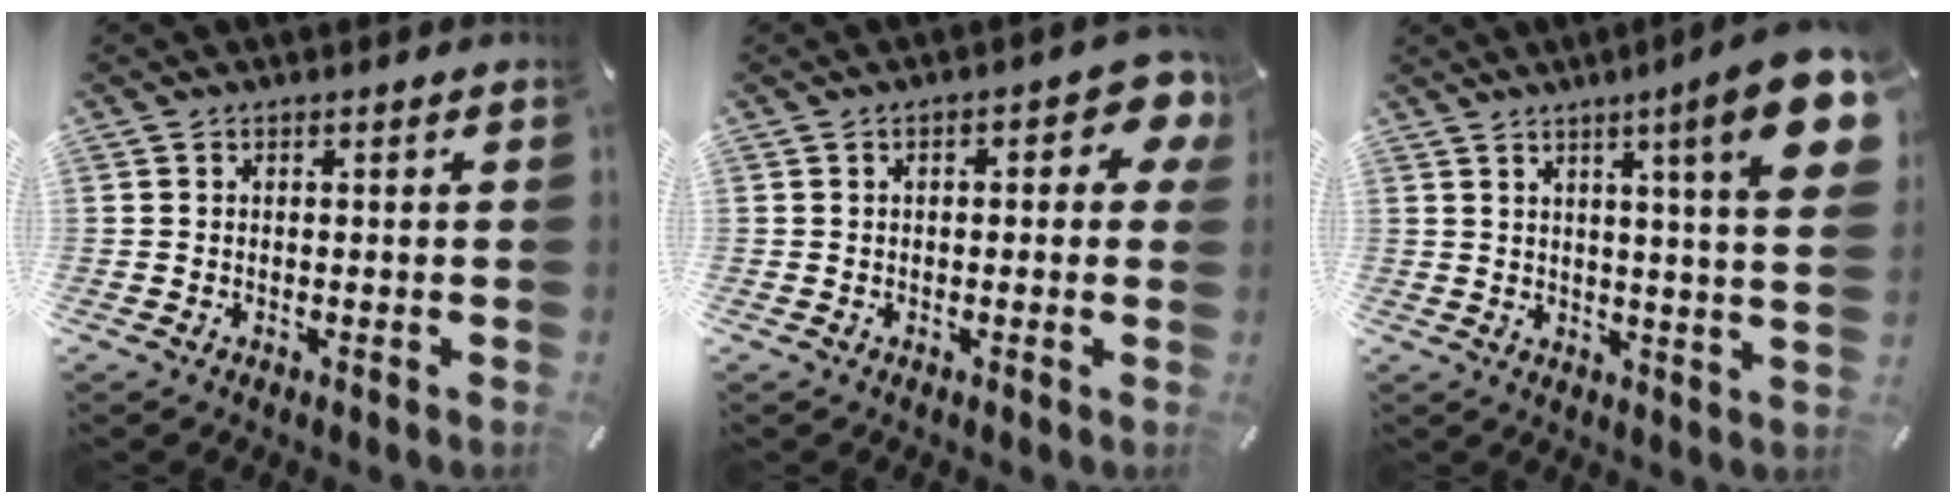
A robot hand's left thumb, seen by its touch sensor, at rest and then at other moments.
{"total": 6.7, "force": [1.6, 3.2, 5.7], "torque": [-0.076, 0.001, 0.022]}
{"total": 14.8, "force": [6.6, 1.0, 13.2], "torque": [-0.199, -0.032, 0.093]}